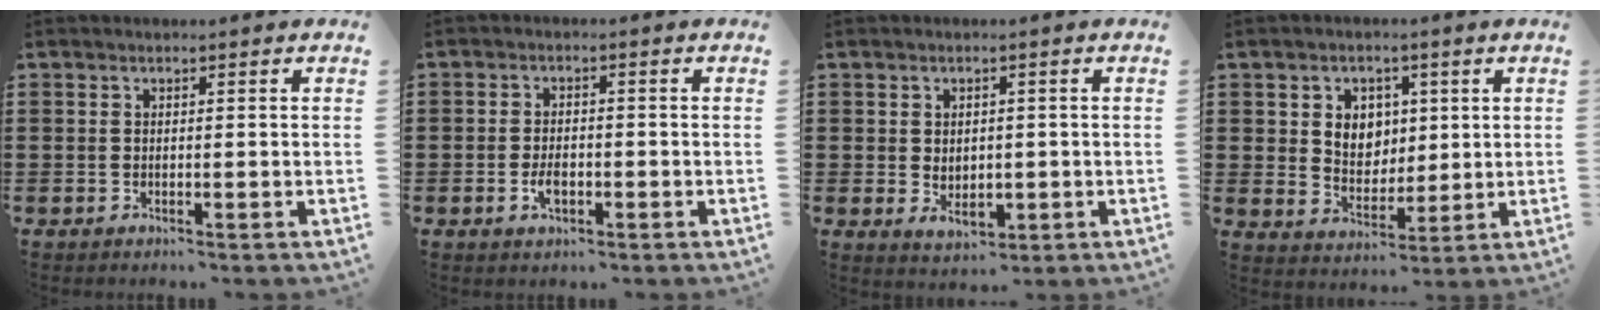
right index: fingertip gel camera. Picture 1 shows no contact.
{"total": 2.8, "force": [-0.9, 1.4, 2.3], "torque": [-0.049, -0.003, -0.017]}
{"total": 2.7, "force": [-0.2, 2.0, 1.8], "torque": [-0.029, 0.000, -0.005]}
{"total": 4.7, "force": [1.6, 4.2, 1.6], "torque": [-0.034, 0.007, 0.024]}